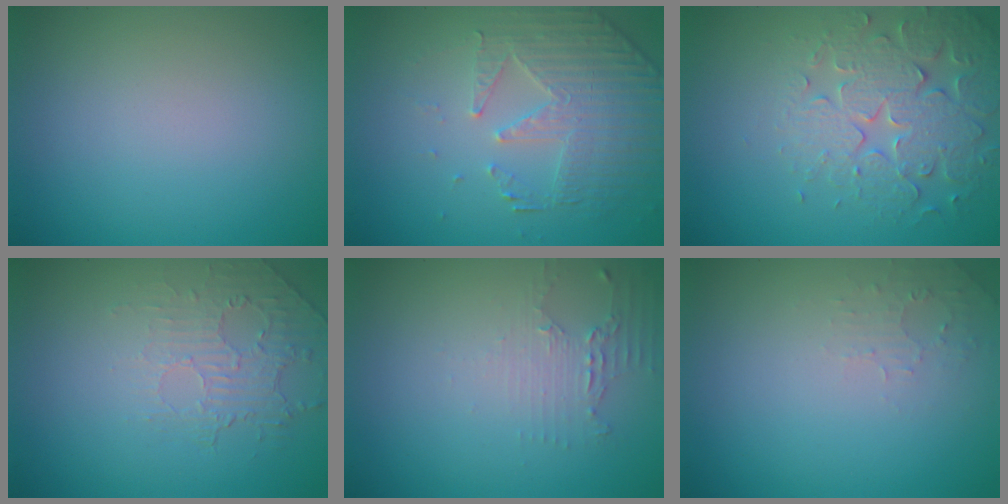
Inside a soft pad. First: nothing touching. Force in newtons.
{"total": 4.9, "press": 3.7, "slide": 3.3}
{"total": 4.6, "press": 4.5, "slide": 0.8}
{"total": 2.0, "press": 0.9, "slide": 1.8}
{"total": 2.0, "press": 1.4, "slide": 1.5}
{"total": 1.3, "press": 1.2, "slide": 0.3}